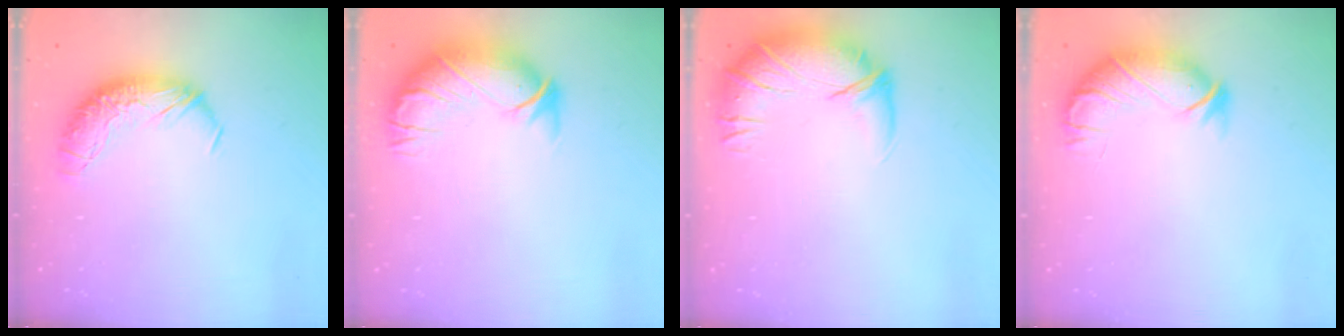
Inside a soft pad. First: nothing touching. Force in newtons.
{"total": 3.0, "press": 0.4, "slide": 2.9}
{"total": 2.8, "press": 1.2, "slide": 2.6}
{"total": 3.7, "press": 3.1, "slide": 2.0}